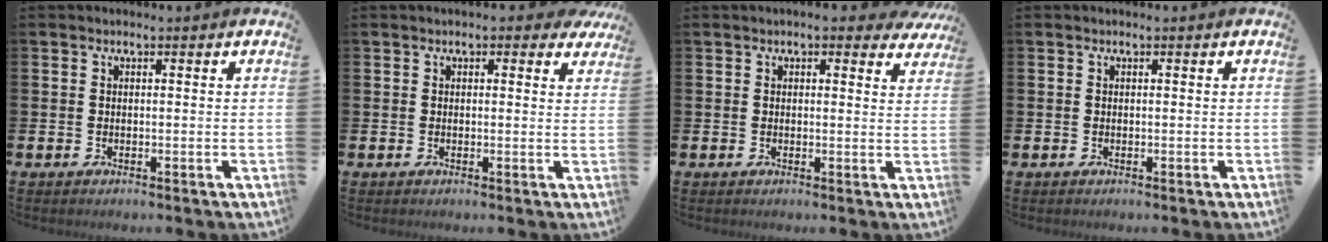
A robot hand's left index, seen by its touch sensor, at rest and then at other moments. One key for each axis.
{"total": 1.2, "fx": 0.9, "fy": 0.5, "fz": 0.5, "tx": -0.002, "ty": 0.005, "tz": 0.014}
{"total": 2.2, "fx": 2.1, "fy": 0.6, "fz": 0.5, "tx": -0.005, "ty": -0.005, "tz": 0.035}
{"total": 0.0}